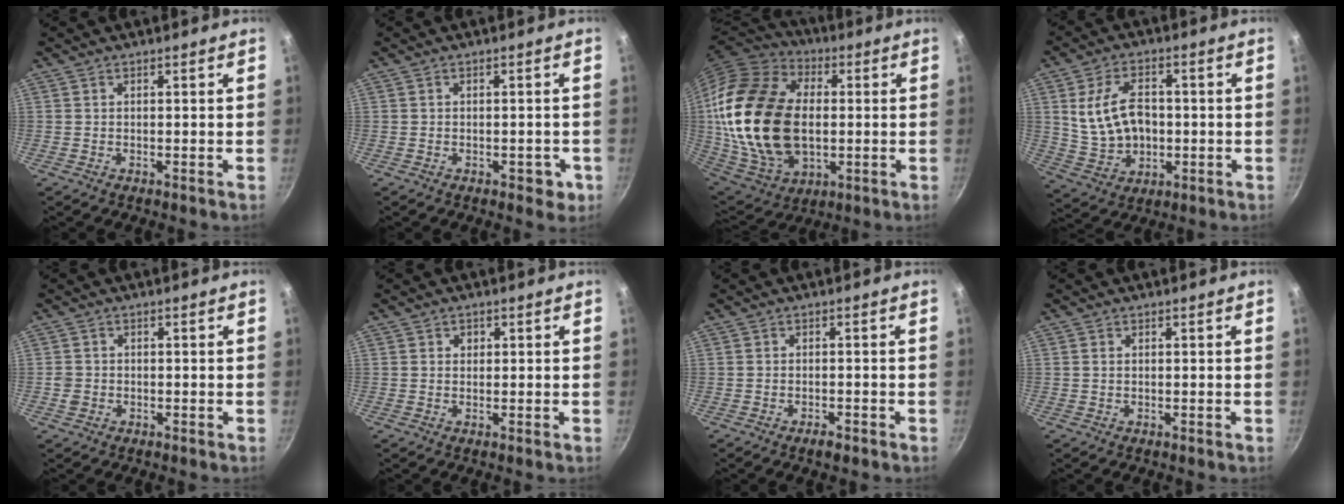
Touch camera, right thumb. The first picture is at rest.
{"total": 2.9, "force": [-1.2, 1.8, 1.9], "torque": [-0.006, 0.006, -0.013]}
{"total": 28.4, "force": [0.6, 17.9, 22.0], "torque": [-0.441, -0.005, 0.018]}
{"total": 11.9, "force": [1.1, 8.2, 8.5], "torque": [-0.137, 0.004, 0.032]}
{"total": 2.0, "force": [-0.4, 1.8, 0.7], "torque": [-0.008, 0.005, -0.007]}
{"total": 1.3, "force": [0.5, 1.1, 0.5], "torque": [0.005, 0.000, 0.005]}
{"total": 2.0, "force": [-1.4, 0.8, 1.3], "torque": [-0.024, 0.004, -0.024]}
{"total": 0.7, "force": [0.2, 0.4, 0.5], "torque": [-0.013, 0.000, 0.006]}